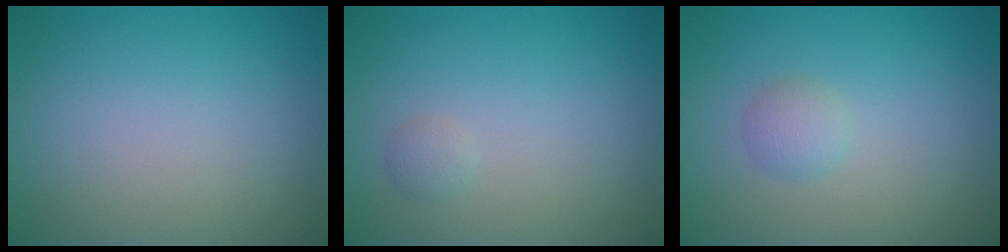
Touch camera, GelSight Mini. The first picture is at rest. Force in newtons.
{"total": 0.7, "press": 0.7, "slide": 0.1}
{"total": 1.4, "press": 1.4, "slide": 0.1}